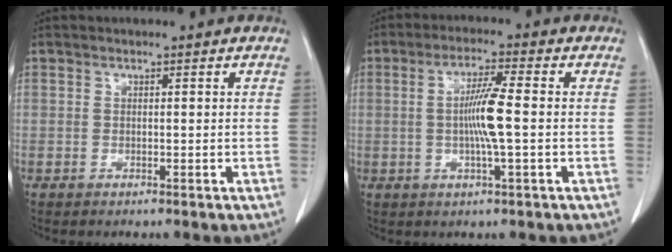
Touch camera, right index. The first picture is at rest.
{"total": 6.5, "force": [-0.3, -0.2, 6.5], "torque": [-0.124, -0.003, -0.009]}